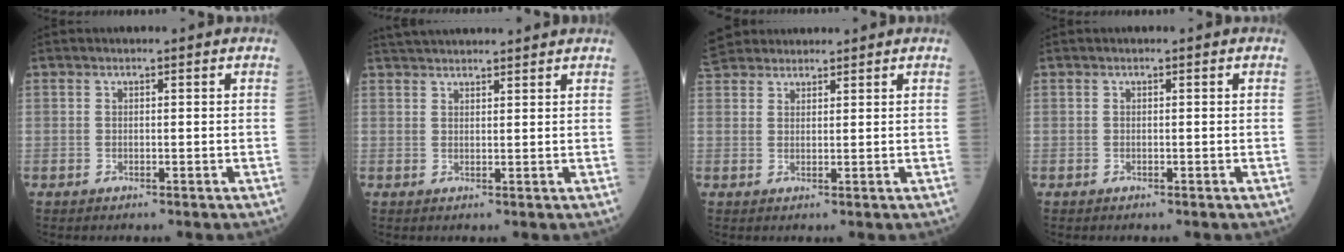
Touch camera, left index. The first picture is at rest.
{"total": 8.6, "force": [8.0, 0.7, 3.0], "torque": [-0.048, 0.038, 0.117]}
{"total": 7.4, "force": [6.6, 2.8, 1.9], "torque": [-0.037, 0.036, 0.126]}
{"total": 0.0}